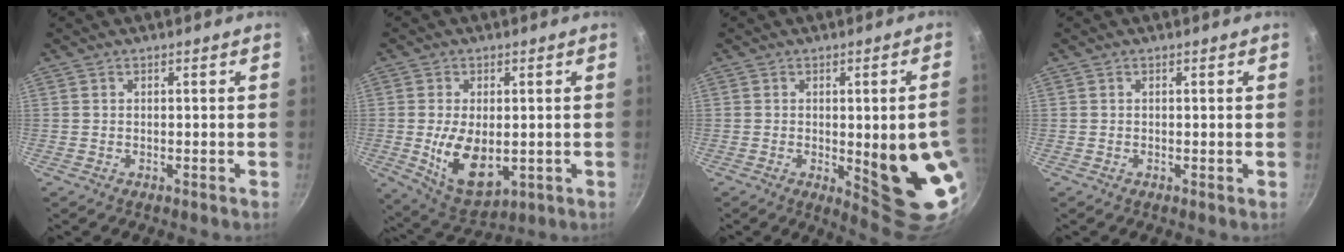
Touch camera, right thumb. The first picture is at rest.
{"total": 11.3, "force": [-0.9, 6.5, 9.2], "torque": [-0.148, -0.012, 0.003]}
{"total": 14.1, "force": [-1.8, 3.1, 13.7], "torque": [-0.146, -0.009, -0.010]}
{"total": 1.1, "force": [0.0, -0.9, -0.6], "torque": [0.010, -0.005, 0.000]}